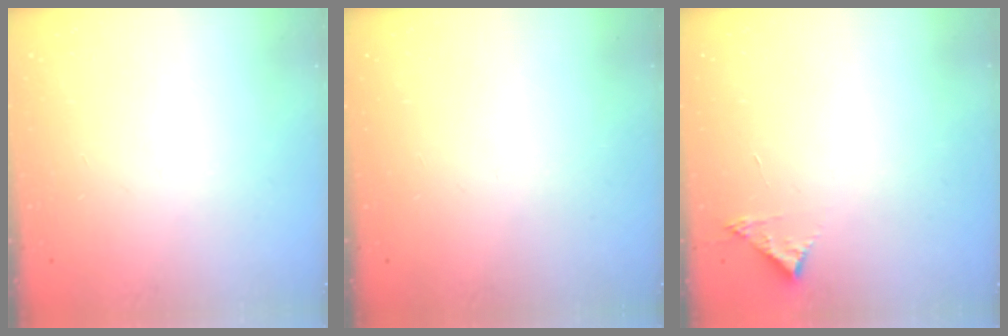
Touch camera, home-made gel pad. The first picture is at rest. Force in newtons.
{"total": 0.0}
{"total": 3.7, "press": 3.7, "slide": 0.1}